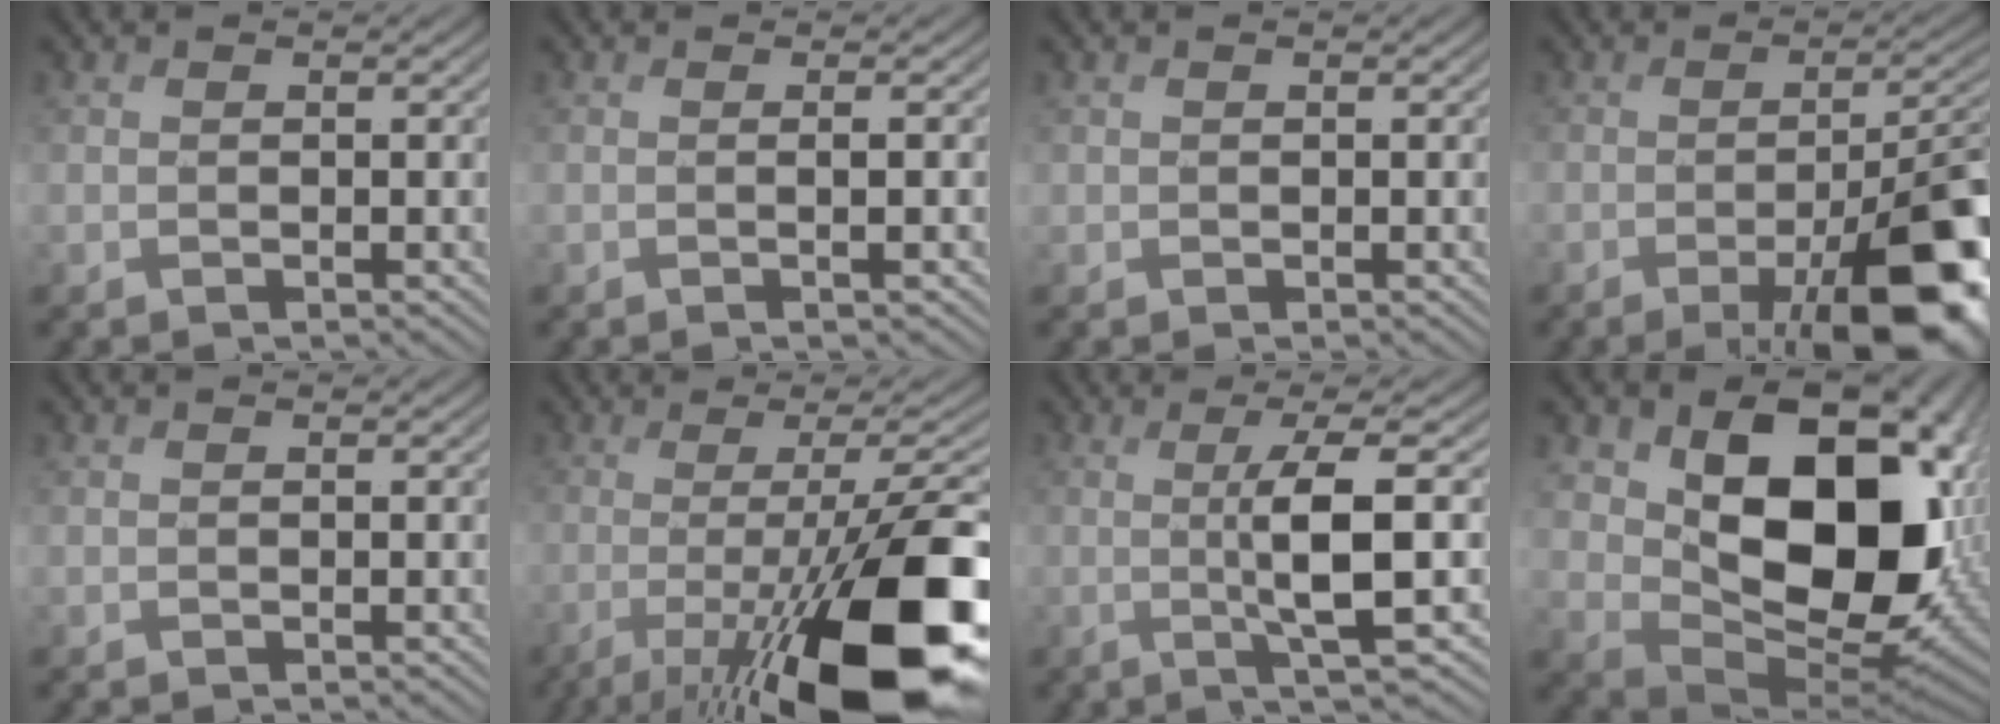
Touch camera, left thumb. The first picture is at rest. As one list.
[{"total": 1.6, "force": [-0.1, 0.2, 1.6], "torque": [-0.031, 0.003, -0.008]}, {"total": 0.5, "force": [0.1, 0.5, 0.0], "torque": [0.001, -0.003, 0.003]}, {"total": 13.1, "force": [-5.4, 4.1, 11.2], "torque": [-0.152, -0.013, -0.081]}, {"total": 0.0}, {"total": 18.9, "force": [-6.8, 5.1, 16.9], "torque": [-0.217, -0.012, -0.111]}, {"total": 6.9, "force": [0.0, 0.8, 6.8], "torque": [-0.129, 0.007, -0.004]}, {"total": 18.2, "force": [3.4, 12.1, 13.2], "torque": [-0.210, -0.036, 0.085]}]